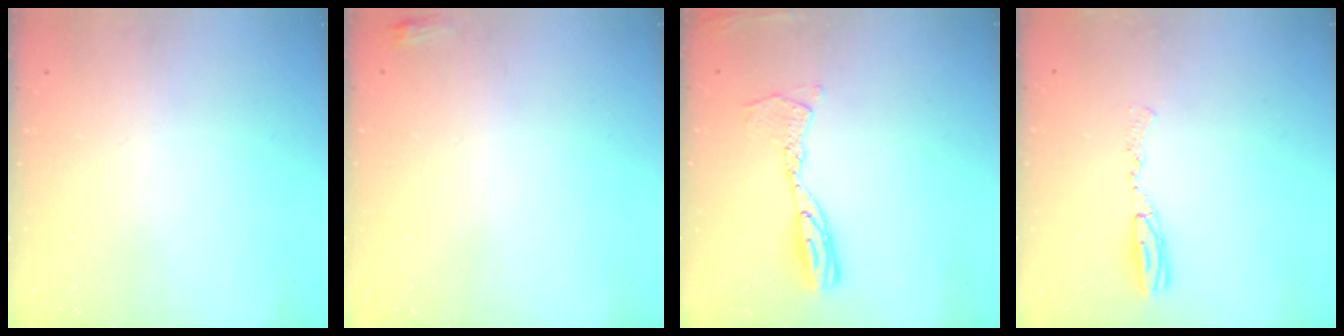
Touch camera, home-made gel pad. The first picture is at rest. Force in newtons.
{"total": 3.2, "press": 2.9, "slide": 1.3}
{"total": 10.3, "press": 10.3, "slide": 1.0}
{"total": 5.6, "press": 5.3, "slide": 1.9}